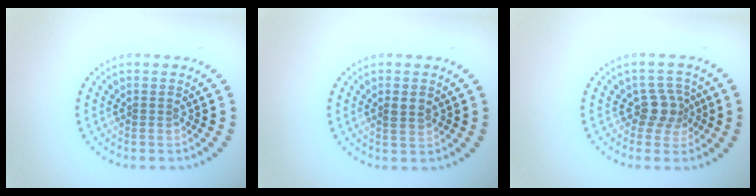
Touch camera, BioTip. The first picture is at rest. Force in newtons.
{"total": 1.5, "press": 1.5, "slide": 0.4}
{"total": 2.6, "press": 2.0, "slide": 1.6}